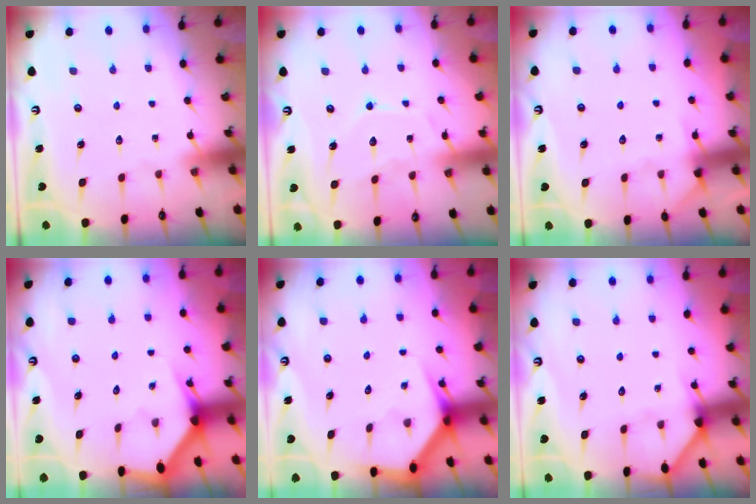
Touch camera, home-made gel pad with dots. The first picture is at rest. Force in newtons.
{"total": 9.3, "press": 9.3, "slide": 0.9}
{"total": 6.1, "press": 6.1, "slide": 0.6}
{"total": 3.0, "press": 3.0, "slide": 0.1}
{"total": 3.6, "press": 3.6, "slide": 0.3}
{"total": 4.2, "press": 4.2, "slide": 0.3}